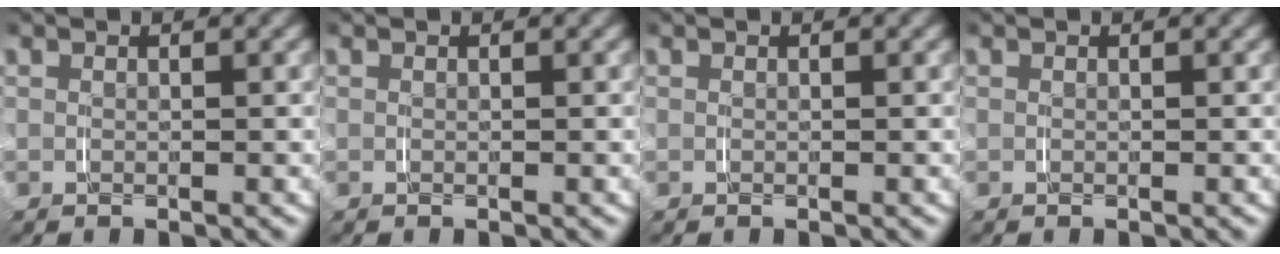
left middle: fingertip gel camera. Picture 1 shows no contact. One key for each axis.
{"total": 0.0}
{"total": 0.0}
{"total": 0.0}